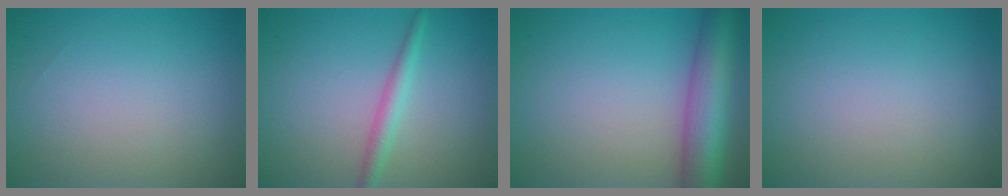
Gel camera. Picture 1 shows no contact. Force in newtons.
{"total": 2.1, "press": 2.1, "slide": 0.1}
{"total": 7.9, "press": 7.9, "slide": 0.4}
{"total": 0.0}